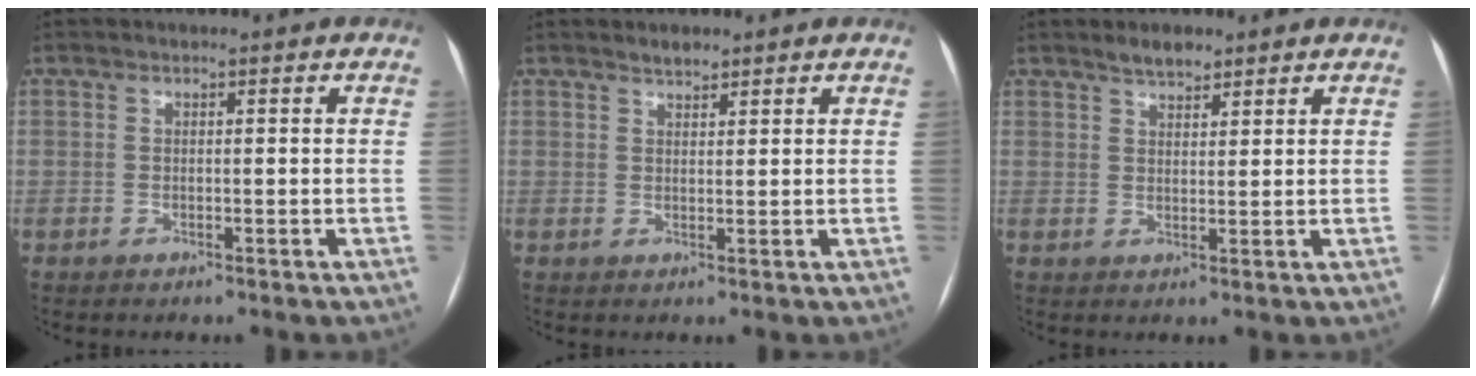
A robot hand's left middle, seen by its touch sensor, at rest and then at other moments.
{"total": 1.7, "force": [1.5, 0.6, 0.5], "torque": [-0.012, 0.003, 0.026]}
{"total": 3.0, "force": [2.5, 1.1, 1.2], "torque": [-0.024, 0.005, 0.043]}